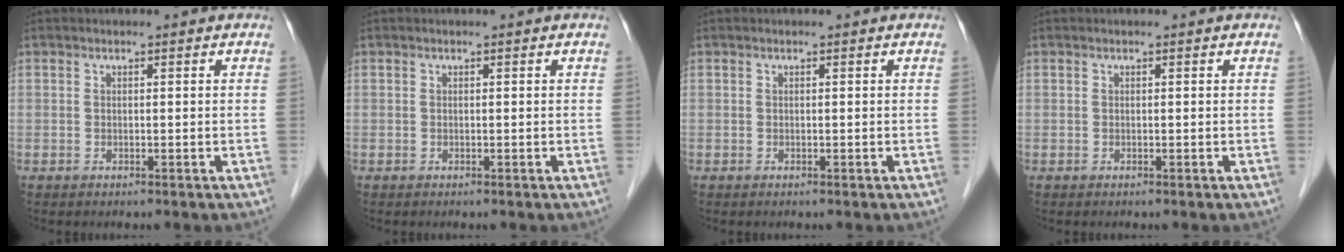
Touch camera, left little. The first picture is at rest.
{"total": 0.0}
{"total": 0.0}
{"total": 0.0}